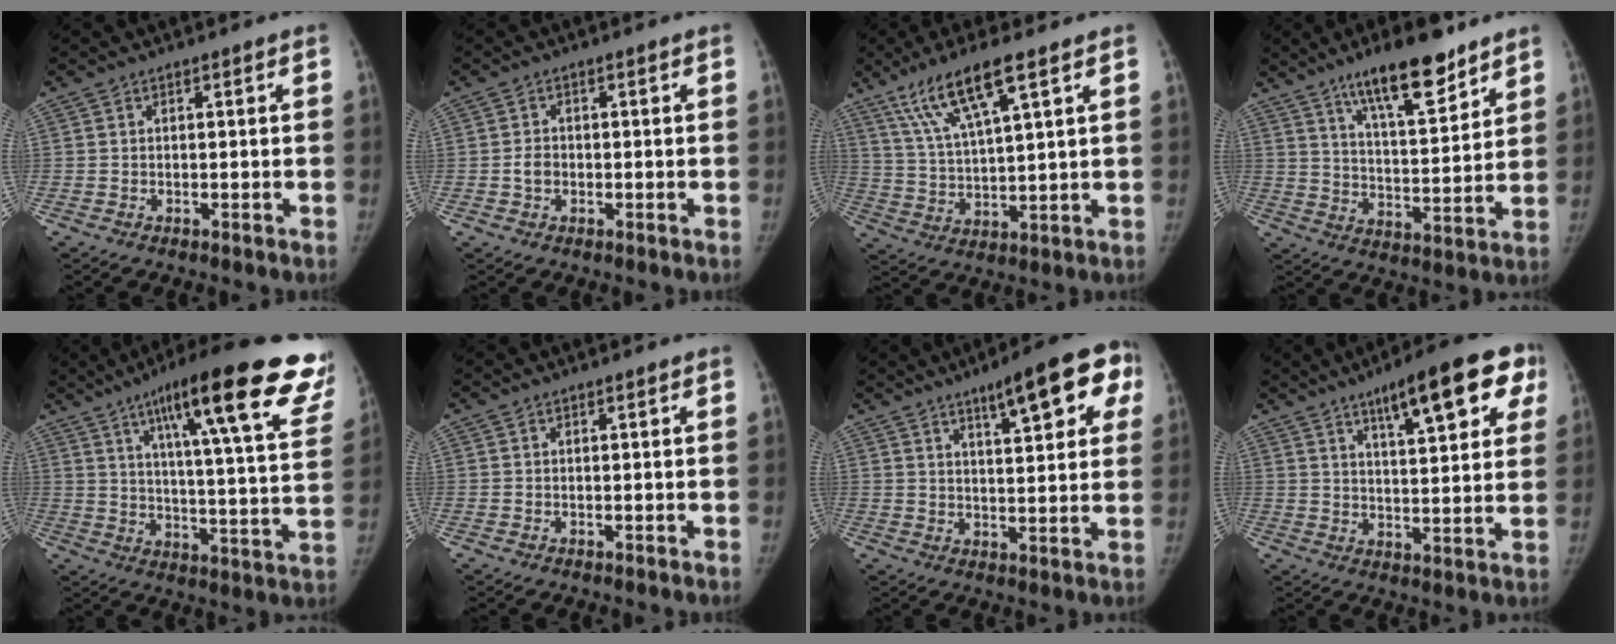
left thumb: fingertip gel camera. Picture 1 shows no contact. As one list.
[{"total": 2.4, "force": [-0.5, 1.9, 1.4], "torque": [-0.020, 0.008, -0.010]}, {"total": 12.4, "force": [7.3, 2.3, 9.7], "torque": [-0.190, -0.017, 0.146]}, {"total": 15.2, "force": [10.4, 4.4, 10.2], "torque": [-0.138, -0.060, 0.175]}, {"total": 28.7, "force": [16.6, 5.2, 22.8], "torque": [-0.286, -0.036, 0.229]}, {"total": 0.0}, {"total": 13.4, "force": [6.6, 3.8, 11.0], "torque": [-0.115, -0.010, 0.084]}, {"total": 16.1, "force": [8.4, 4.6, 12.9], "torque": [-0.146, -0.018, 0.115]}]